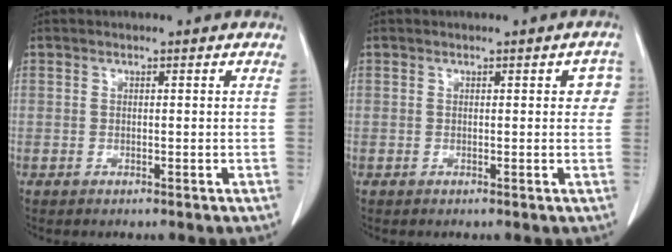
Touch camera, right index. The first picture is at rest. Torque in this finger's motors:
{"motor_torque": [0.22, -0.03, 0.03, 0.00]}